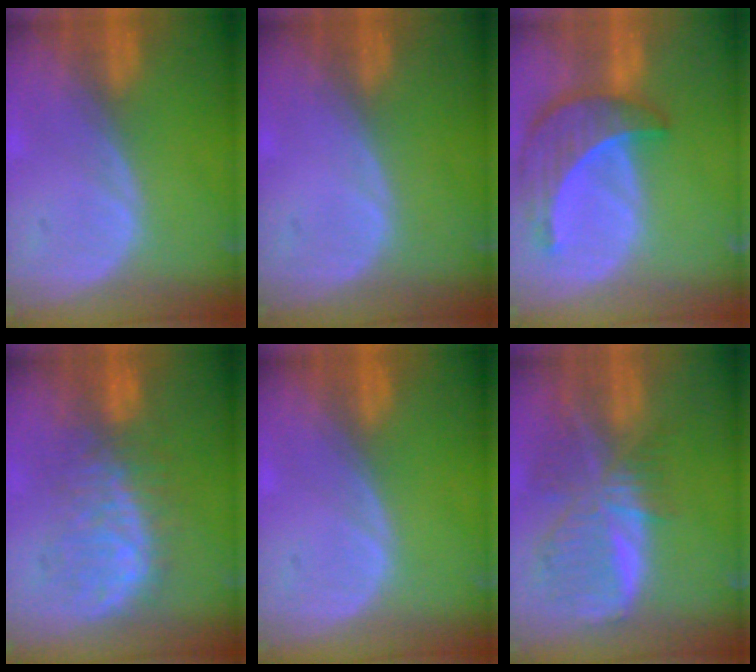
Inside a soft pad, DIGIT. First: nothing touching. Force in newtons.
{"total": 0.0}
{"total": 8.7, "press": 8.0, "slide": 3.6}
{"total": 8.5, "press": 8.4, "slide": 0.9}
{"total": 0.0}
{"total": 9.1, "press": 7.9, "slide": 4.4}